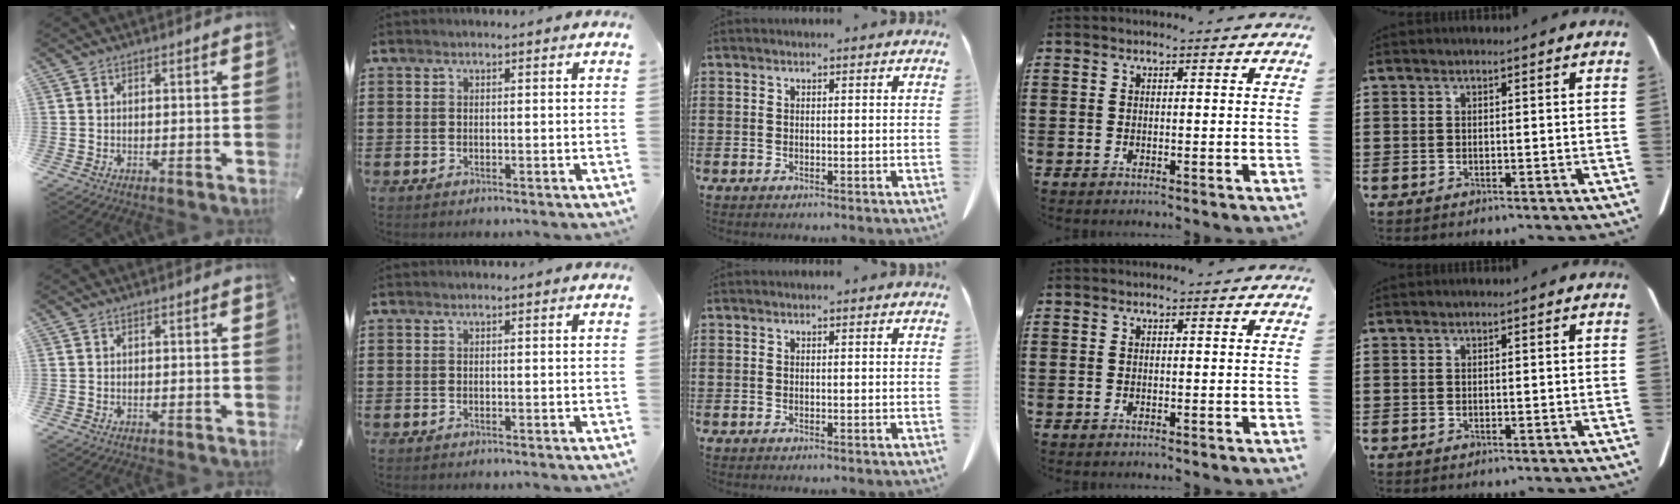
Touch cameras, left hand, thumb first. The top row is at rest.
{}